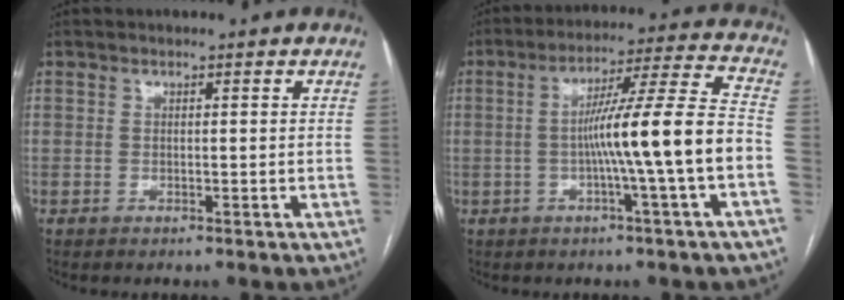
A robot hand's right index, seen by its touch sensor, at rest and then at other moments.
{"total": 13.1, "force": [-2.7, -1.5, 12.7], "torque": [-0.207, 0.012, -0.046]}